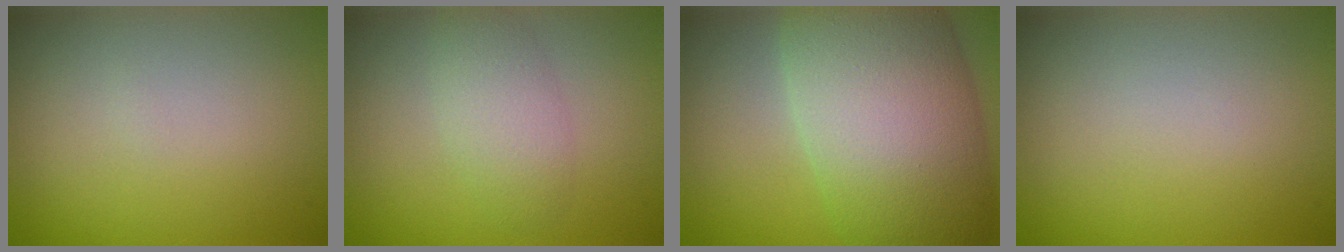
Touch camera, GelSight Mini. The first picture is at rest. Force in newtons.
{"total": 2.7, "press": 2.7, "slide": 0.1}
{"total": 12.4, "press": 12.4, "slide": 0.5}
{"total": 0.0}